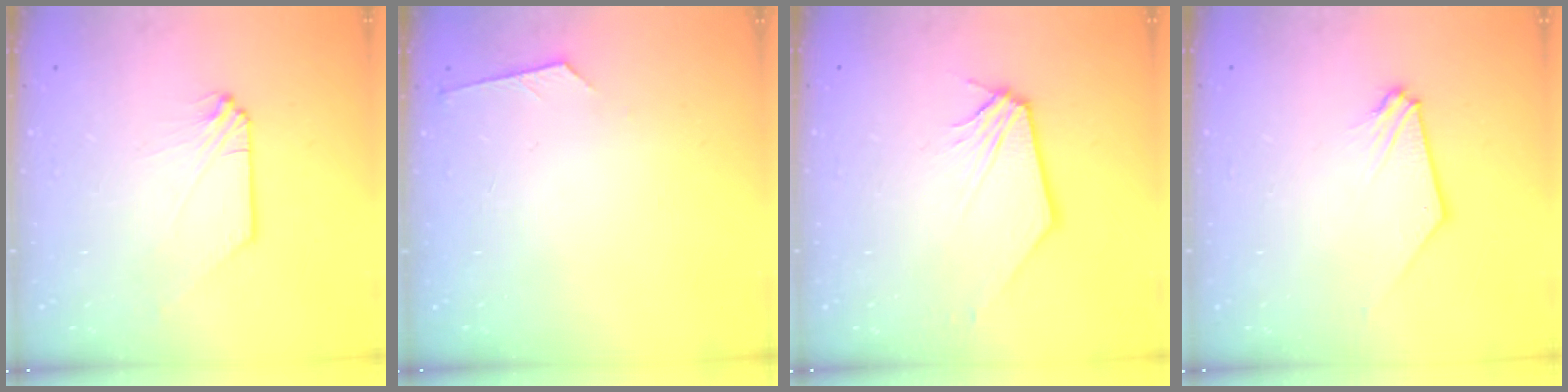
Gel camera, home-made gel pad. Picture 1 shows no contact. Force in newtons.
{"total": 3.6, "press": 3.6, "slide": 0.5}
{"total": 0.7, "press": 0.7, "slide": 0.2}
{"total": 0.6, "press": 0.6, "slide": 0.1}